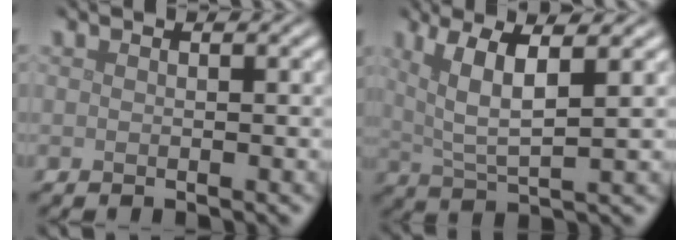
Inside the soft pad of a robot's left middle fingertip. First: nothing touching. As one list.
[{"total": 5.5, "force": [2.4, 1.4, 4.8], "torque": [-0.094, 0.000, 0.049]}]